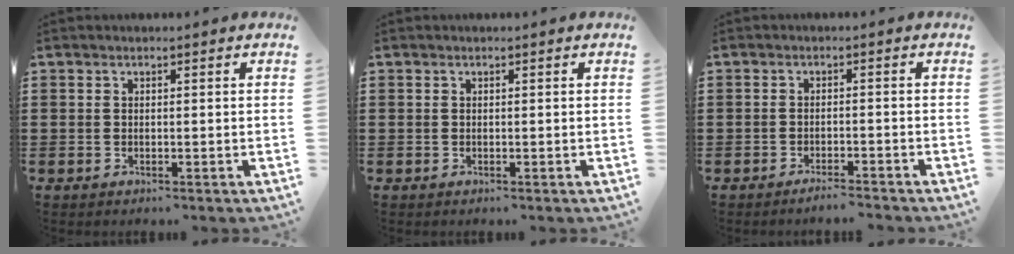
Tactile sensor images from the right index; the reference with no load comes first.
{"total": 0.0}
{"total": 2.0, "force": [-1.9, -0.1, 0.5], "torque": [-0.010, 0.001, -0.037]}